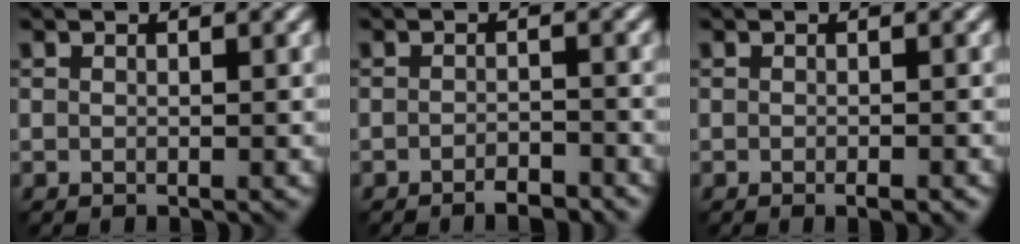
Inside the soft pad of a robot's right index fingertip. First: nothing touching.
{"total": 1.8, "force": [-1.4, 0.4, 1.0], "torque": [-0.012, 0.001, -0.024]}
{"total": 1.3, "force": [-0.7, 0.2, 1.0], "torque": [-0.013, -0.005, -0.009]}